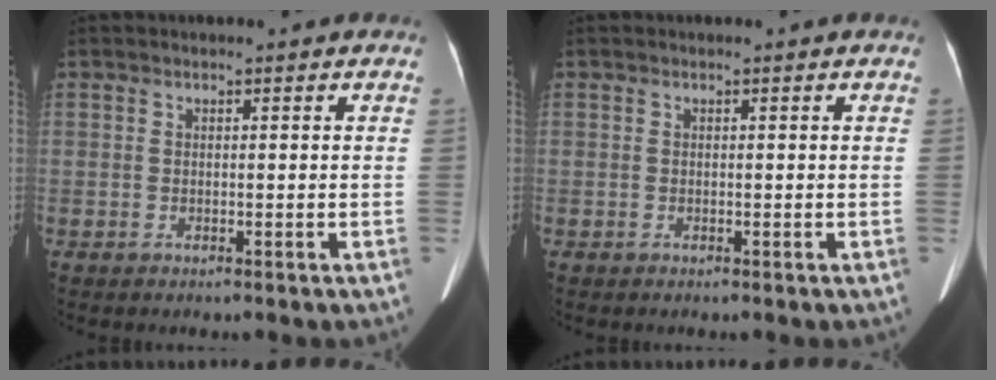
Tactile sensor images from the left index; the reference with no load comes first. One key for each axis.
{"total": 0.0}